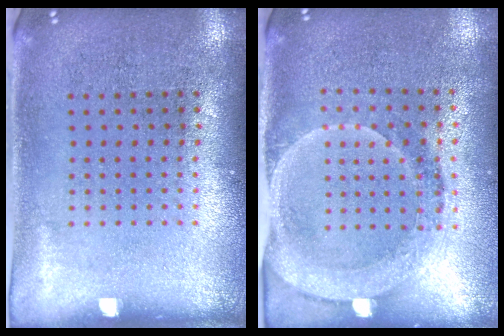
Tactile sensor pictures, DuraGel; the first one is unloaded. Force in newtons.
{"total": 1.9, "press": 1.6, "slide": 1.0}